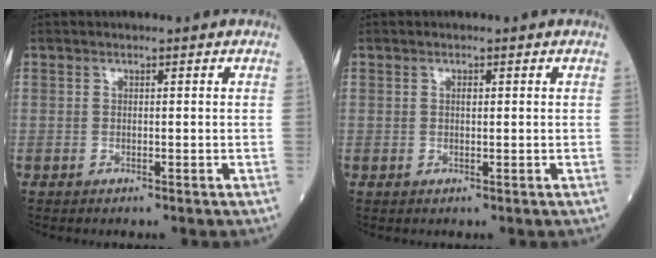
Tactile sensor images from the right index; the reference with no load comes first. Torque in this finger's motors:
{"motor_torque": [0.19, 0.03, -0.03, 0.00]}